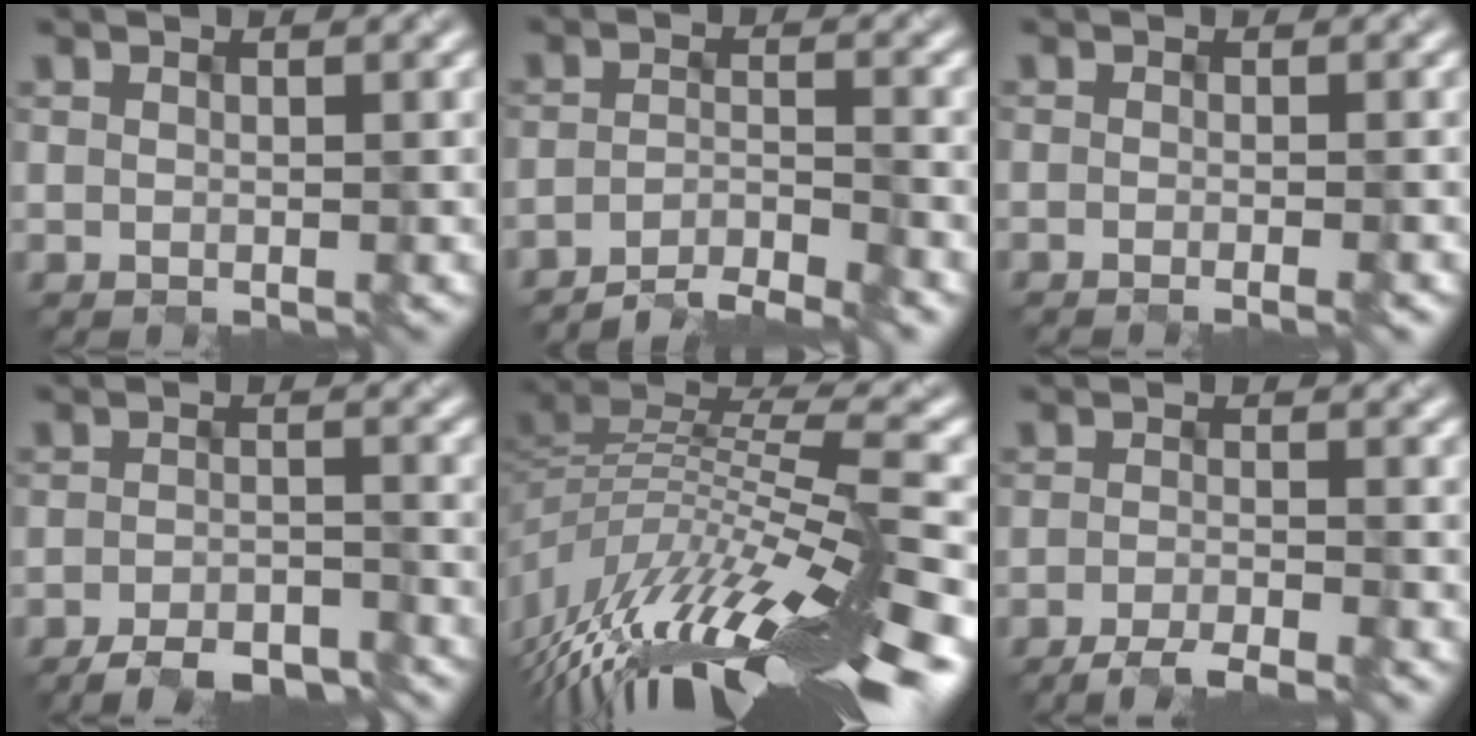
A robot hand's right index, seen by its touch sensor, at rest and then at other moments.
{"total": 4.3, "force": [-3.9, 0.5, 1.6], "torque": [-0.018, 0.002, -0.074]}
{"total": 1.2, "force": [-0.6, 0.3, 0.9], "torque": [-0.004, -0.001, -0.019]}
{"total": 5.1, "force": [-4.5, 1.1, 2.1], "torque": [-0.031, -0.006, -0.071]}
{"total": 13.1, "force": [-6.9, 3.8, 10.5], "torque": [-0.205, 0.027, -0.122]}
{"total": 3.8, "force": [-3.0, 0.5, 2.2], "torque": [-0.029, -0.005, -0.058]}